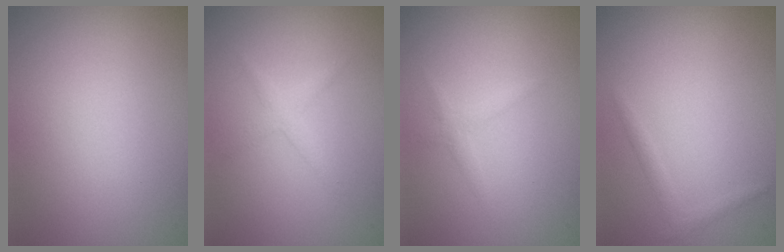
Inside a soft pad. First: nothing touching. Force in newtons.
{"total": 1.3, "press": 1.3, "slide": 0.1}
{"total": 1.1, "press": 1.1, "slide": 0.0}
{"total": 1.0, "press": 1.0, "slide": 0.0}